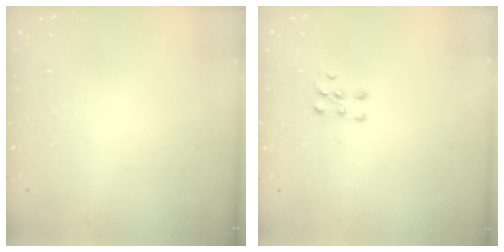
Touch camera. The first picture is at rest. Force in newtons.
{"total": 5.0, "press": 5.0, "slide": 0.6}